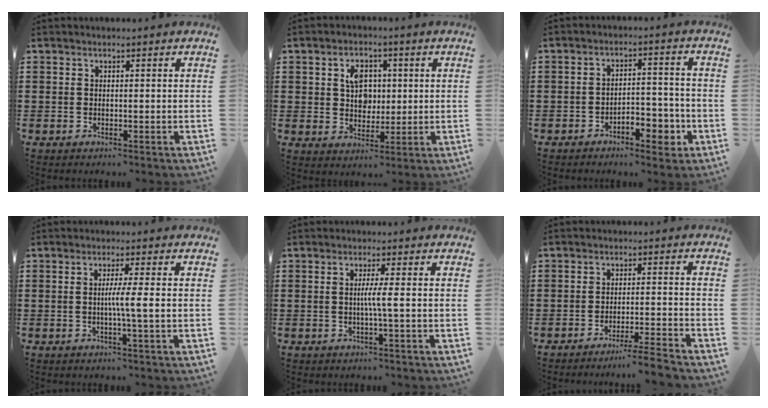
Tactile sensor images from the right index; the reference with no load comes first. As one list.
[{"total": 5.3, "force": [1.1, 4.0, 3.2], "torque": [-0.061, 0.010, 0.012]}, {"total": 5.1, "force": [-3.1, 2.4, 3.3], "torque": [-0.052, 0.016, -0.057]}, {"total": 4.0, "force": [-0.3, -0.4, 4.0], "torque": [-0.071, -0.008, -0.010]}, {"total": 3.0, "force": [-0.2, -0.4, 3.0], "torque": [-0.054, -0.008, -0.008]}, {"total": 4.3, "force": [-3.9, -0.8, 1.7], "torque": [-0.026, -0.013, -0.076]}]